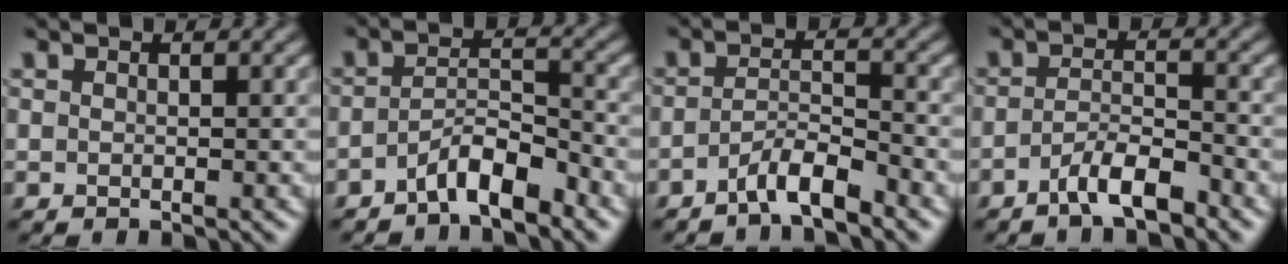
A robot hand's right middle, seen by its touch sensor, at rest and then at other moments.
{"total": 3.9, "force": [-2.8, 1.0, 2.6], "torque": [-0.046, 0.009, -0.053]}
{"total": 3.2, "force": [-2.4, 0.6, 2.1], "torque": [-0.035, 0.008, -0.050]}
{"total": 3.7, "force": [-2.5, 0.9, 2.5], "torque": [-0.048, 0.003, -0.050]}